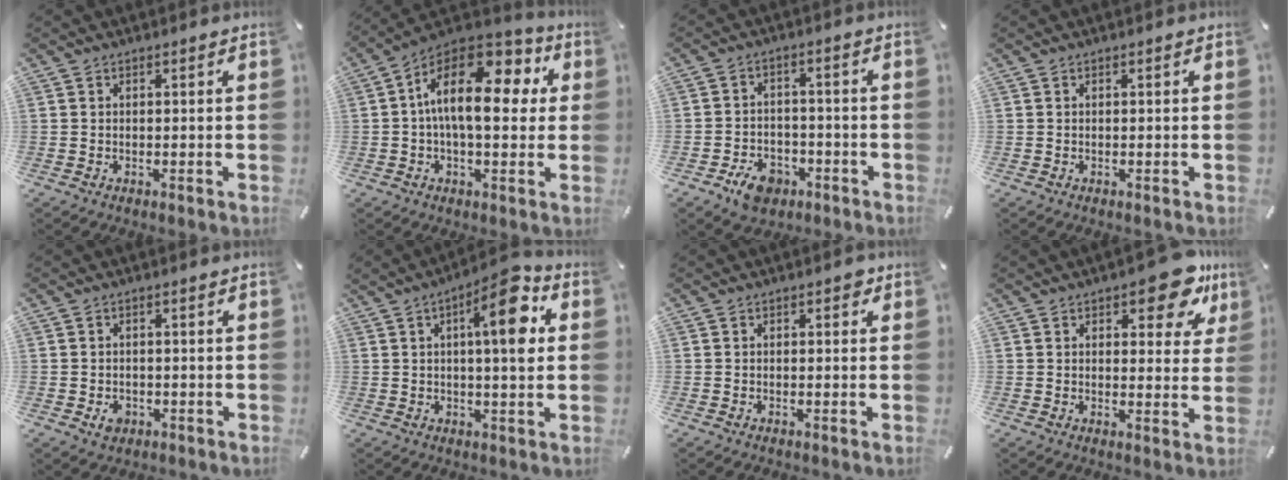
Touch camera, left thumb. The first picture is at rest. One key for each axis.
{"total": 18.6, "fx": 3.5, "fy": 9.8, "fz": 15.4, "tx": -0.269, "ty": -0.018, "tz": 0.053}
{"total": 7.1, "fx": -4.1, "fy": 5.0, "fz": 3.1, "tx": -0.054, "ty": 0.028, "tz": -0.073}
{"total": 0.0}
{"total": 2.9, "fx": -0.9, "fy": 2.3, "fz": 1.5, "tx": -0.025, "ty": -0.001, "tz": -0.019}
{"total": 12.8, "fx": 3.9, "fy": 3.7, "fz": 11.6, "tx": -0.164, "ty": -0.012, "tz": 0.054}
{"total": 1.1, "fx": 0.3, "fy": 0.7, "fz": 0.9, "tx": -0.009, "ty": 0.002, "tz": 0.001}
{"total": 11.4, "fx": 7.1, "fy": 5.0, "fz": 7.4, "tx": -0.078, "ty": -0.039, "tz": 0.116}